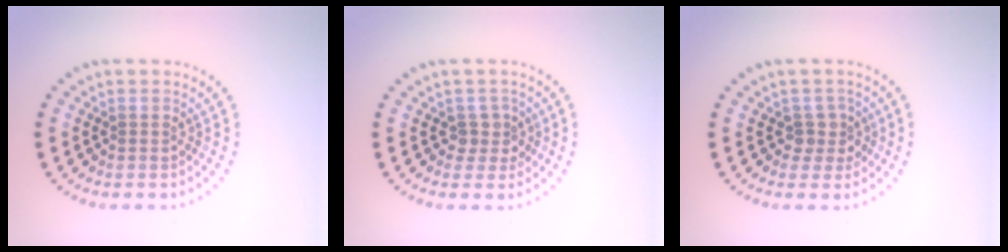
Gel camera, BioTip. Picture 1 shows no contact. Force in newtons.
{"total": 1.9, "press": 1.5, "slide": 1.1}
{"total": 2.0, "press": 1.5, "slide": 1.2}